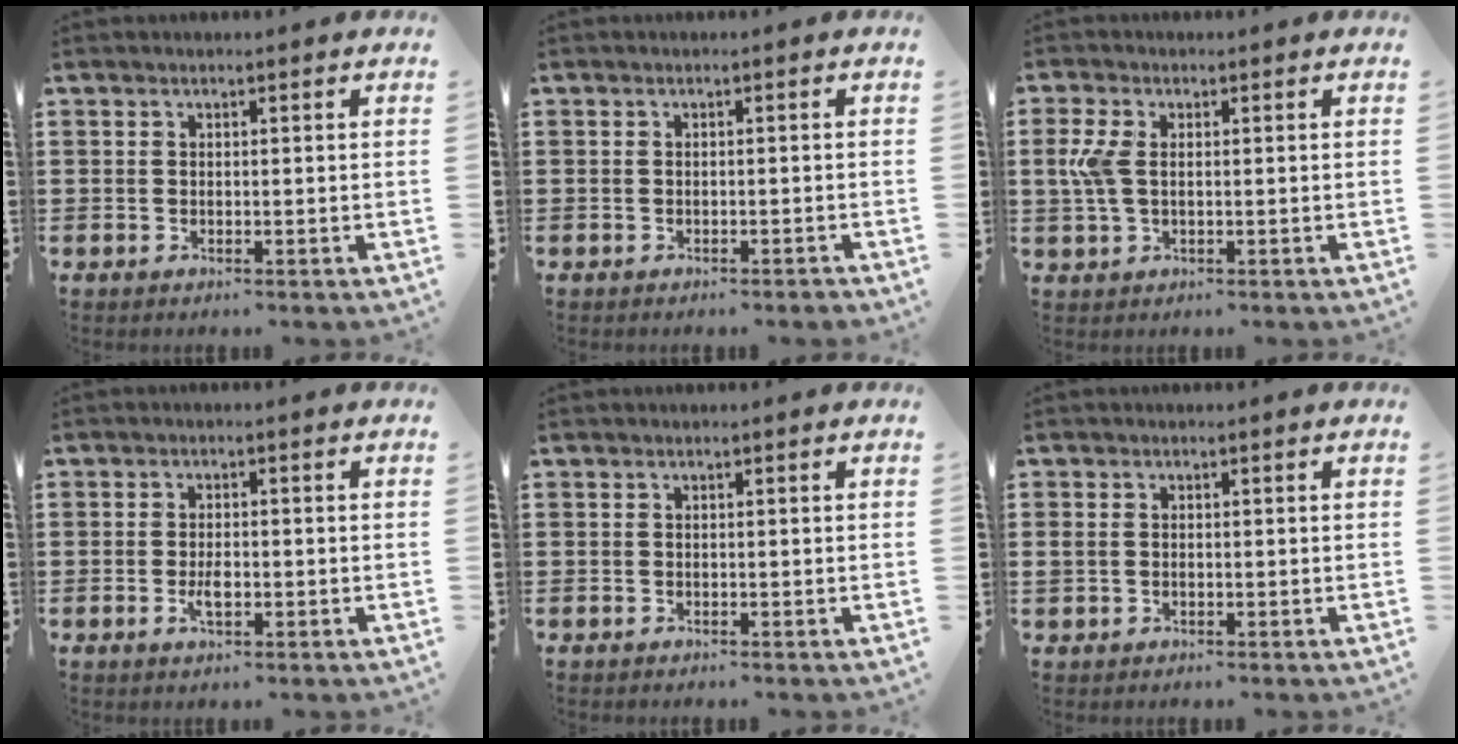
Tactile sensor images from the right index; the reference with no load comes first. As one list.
[{"total": 0.7, "force": [-0.6, 0.0, 0.3], "torque": [-0.007, -0.003, -0.012]}, {"total": 4.8, "force": [0.3, 2.6, 4.1], "torque": [-0.120, -0.003, -0.006]}, {"total": 2.6, "force": [-0.7, 1.0, 2.3], "torque": [-0.050, -0.002, -0.015]}, {"total": 0.0}, {"total": 1.0, "force": [-0.2, 0.8, 0.6], "torque": [-0.015, 0.005, -0.005]}]